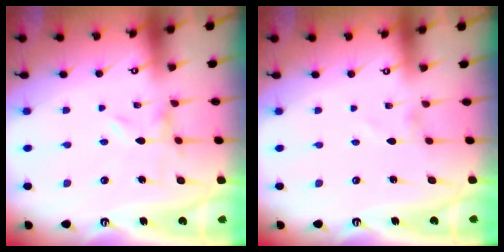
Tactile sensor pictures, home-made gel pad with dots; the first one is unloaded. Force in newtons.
{"total": 0.7, "press": 0.7, "slide": 0.0}